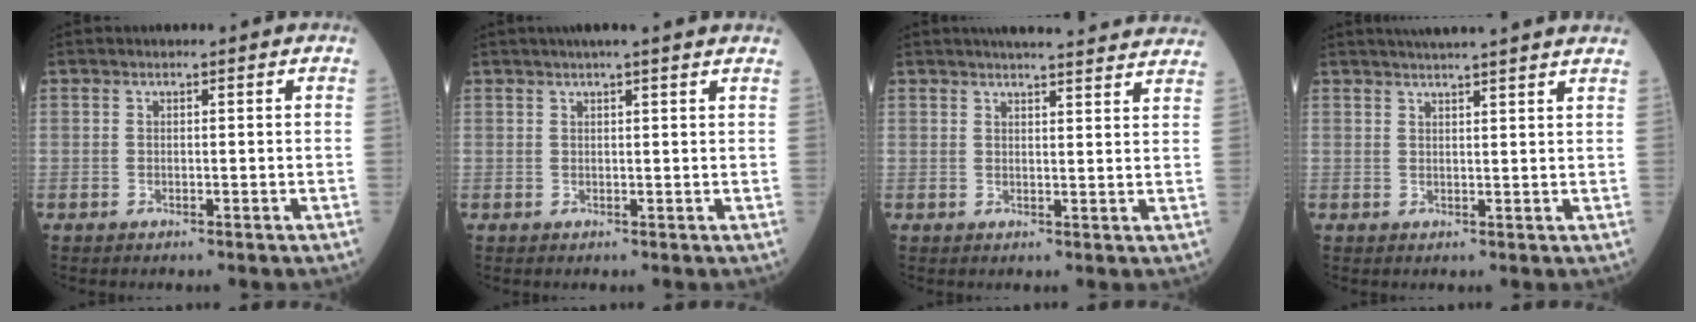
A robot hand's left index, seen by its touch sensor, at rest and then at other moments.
{"total": 6.3, "force": [5.3, -0.2, 3.4], "torque": [-0.046, 0.027, 0.063]}
{"total": 15.8, "force": [14.7, 1.4, 5.6], "torque": [-0.066, 0.010, 0.169]}
{"total": 11.7, "force": [10.5, -0.3, 5.2], "torque": [-0.077, 0.024, 0.123]}